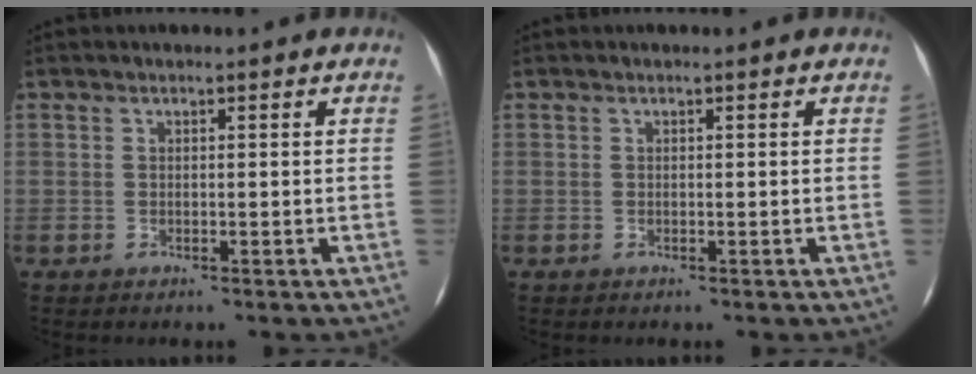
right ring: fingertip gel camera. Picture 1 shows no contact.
{"total": 0.0}